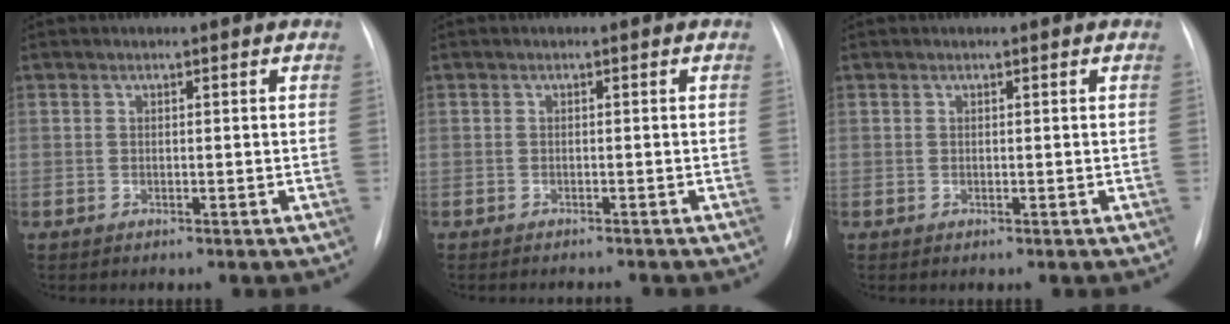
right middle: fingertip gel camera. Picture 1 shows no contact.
{"total": 2.3, "force": [-2.3, 0.0, 0.2], "torque": [0.003, -0.005, -0.029]}
{"total": 0.0}